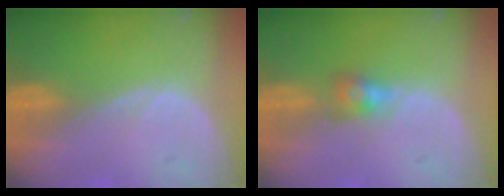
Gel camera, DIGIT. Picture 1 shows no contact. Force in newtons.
{"total": 2.8, "press": 2.5, "slide": 1.3}